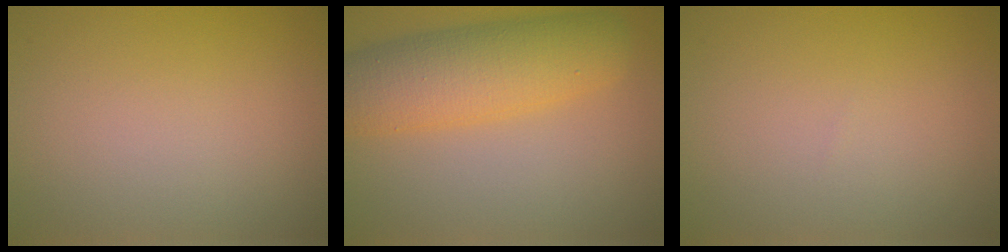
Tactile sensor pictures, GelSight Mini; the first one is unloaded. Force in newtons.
{"total": 7.4, "press": 7.4, "slide": 0.3}
{"total": 0.0}